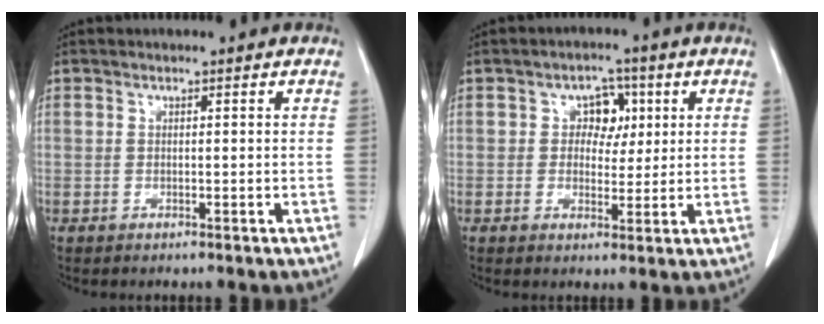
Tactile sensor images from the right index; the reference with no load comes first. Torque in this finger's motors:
{"motor_torque": [0.19, 0.19, 0.05, 0.00]}